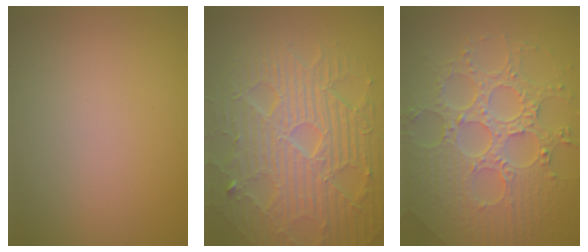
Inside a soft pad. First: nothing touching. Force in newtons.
{"total": 10.2, "press": 6.5, "slide": 7.8}
{"total": 8.2, "press": 6.0, "slide": 5.6}